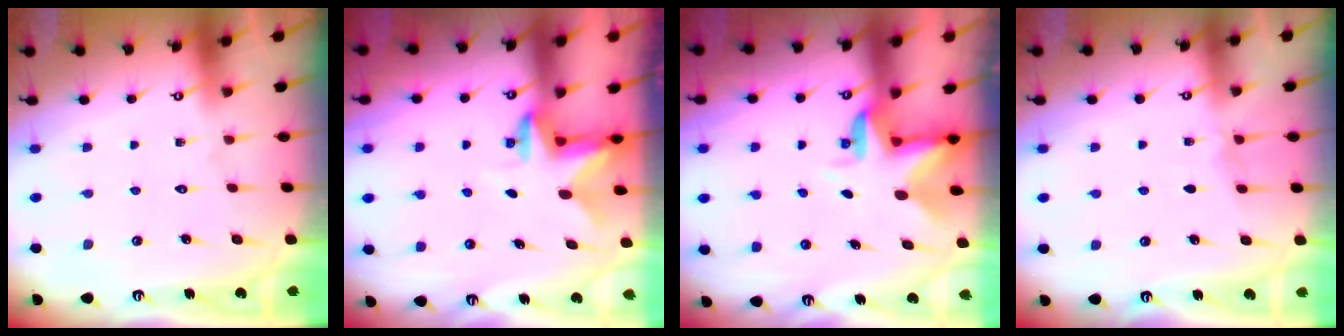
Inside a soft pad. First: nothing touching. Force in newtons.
{"total": 2.8, "press": 2.7, "slide": 0.6}
{"total": 3.0, "press": 3.0, "slide": 0.4}
{"total": 2.4, "press": 2.4, "slide": 0.3}